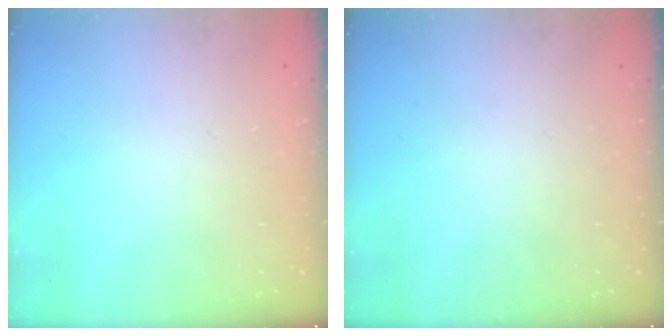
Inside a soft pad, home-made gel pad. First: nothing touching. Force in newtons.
{"total": 0.0}